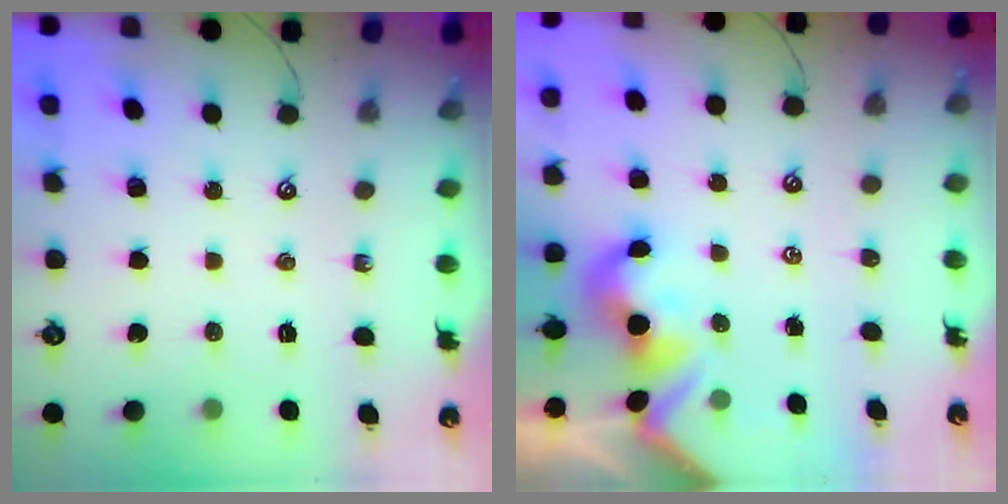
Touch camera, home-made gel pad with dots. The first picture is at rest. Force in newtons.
{"total": 2.2, "press": 2.1, "slide": 0.6}